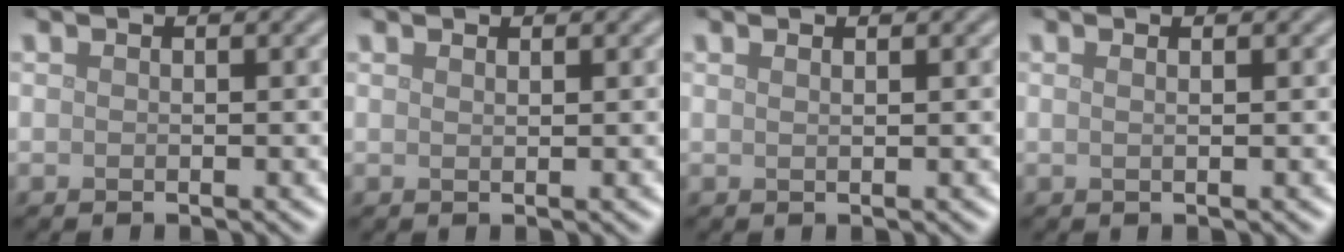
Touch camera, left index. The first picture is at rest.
{"total": 0.5, "force": [0.5, 0.1, 0.2], "torque": [-0.001, 0.000, 0.010]}
{"total": 1.4, "force": [0.8, 0.6, 0.9], "torque": [-0.002, -0.001, -0.002]}
{"total": 1.9, "force": [0.9, 0.9, 1.5], "torque": [-0.005, 0.000, -0.011]}